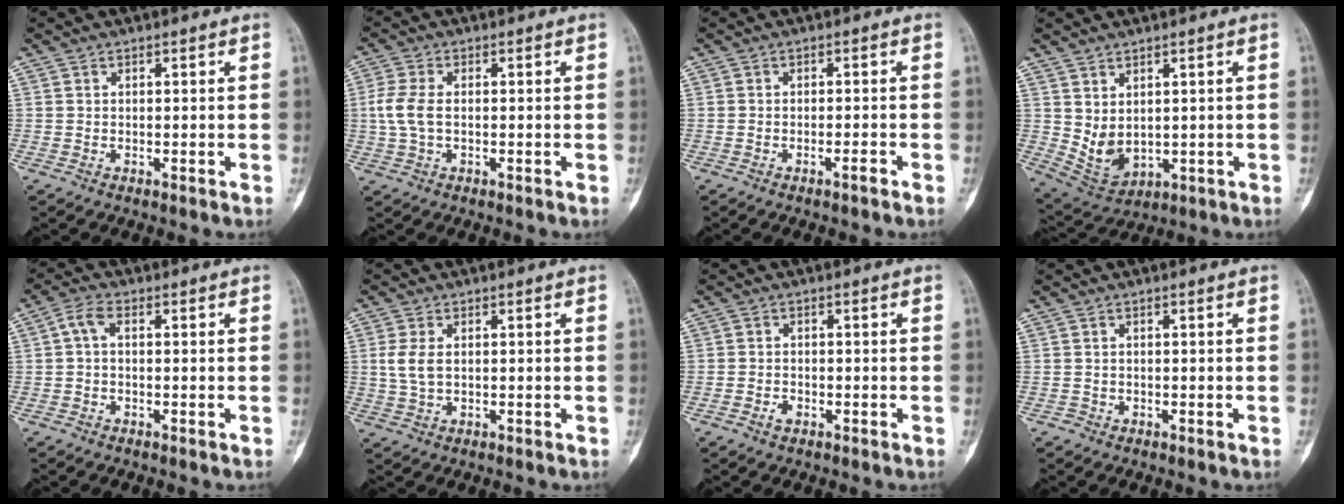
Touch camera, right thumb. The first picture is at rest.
{"total": 5.4, "force": [-0.2, 3.1, 4.4], "torque": [-0.109, 0.008, -0.008]}
{"total": 1.5, "force": [-1.0, 0.1, 1.1], "torque": [-0.023, 0.005, -0.016]}
{"total": 6.8, "force": [0.8, 4.6, 5.0], "torque": [-0.072, -0.014, 0.041]}
{"total": 3.3, "force": [0.2, 1.8, 2.8], "torque": [-0.053, 0.011, -0.003]}
{"total": 4.1, "force": [0.3, 2.5, 3.3], "torque": [-0.074, 0.002, 0.008]}
{"total": 1.6, "force": [-0.9, 1.1, 0.8], "torque": [-0.008, 0.008, -0.016]}
{"total": 0.8, "force": [-0.4, 0.7, -0.1], "torque": [0.007, 0.004, -0.011]}